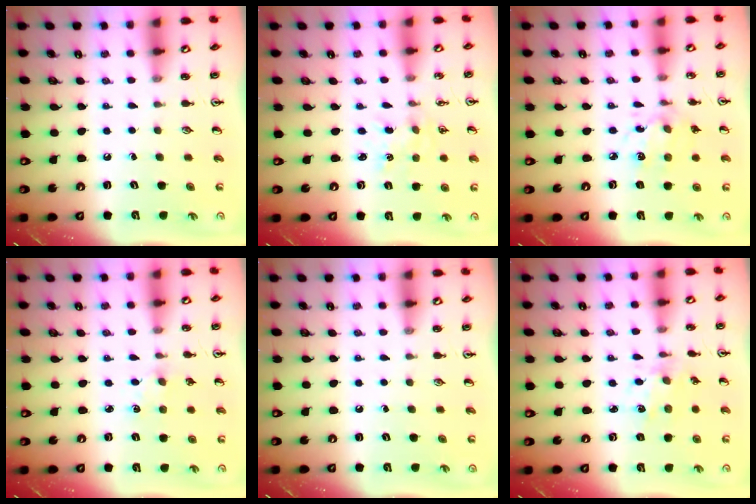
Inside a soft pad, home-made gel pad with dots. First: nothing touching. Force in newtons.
{"total": 0.0}
{"total": 6.9, "press": 6.8, "slide": 0.6}
{"total": 1.4, "press": 1.3, "slide": 0.3}
{"total": 0.0}
{"total": 2.3, "press": 2.2, "slide": 0.6}